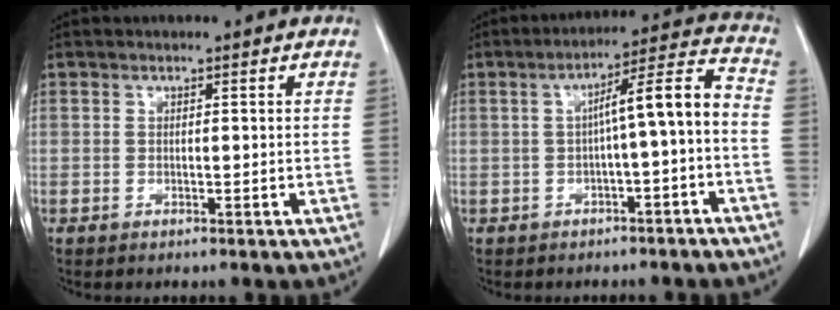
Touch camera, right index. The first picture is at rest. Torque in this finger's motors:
{"motor_torque": [1.02, -0.39, 0.47, 0.11]}